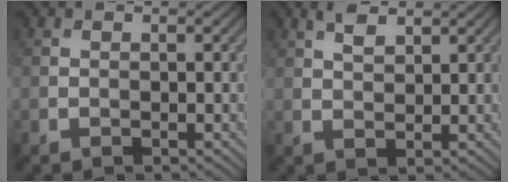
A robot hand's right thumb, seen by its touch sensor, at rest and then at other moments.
{"total": 2.6, "force": [1.8, 0.9, 1.6], "torque": [-0.038, 0.003, 0.038]}